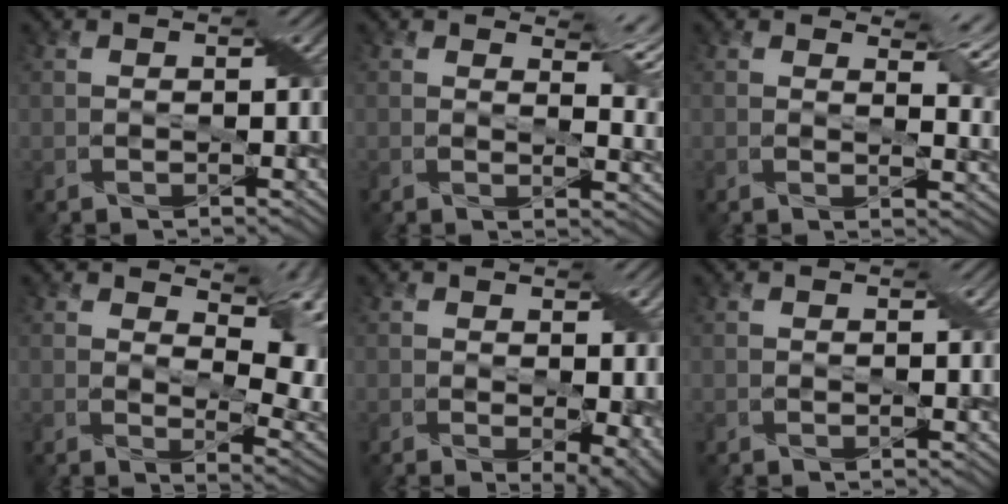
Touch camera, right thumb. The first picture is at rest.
{"total": 6.3, "force": [3.9, 2.8, 4.1], "torque": [-0.059, 0.000, 0.058]}
{"total": 5.4, "force": [3.4, 2.4, 3.4], "torque": [-0.050, -0.004, 0.050]}
{"total": 10.5, "force": [4.7, 5.5, 7.5], "torque": [-0.109, -0.014, 0.082]}
{"total": 5.7, "force": [0.5, 3.3, 4.6], "torque": [-0.065, -0.021, 0.023]}
{"total": 0.6, "force": [0.3, 0.4, 0.4], "torque": [-0.005, 0.000, 0.004]}